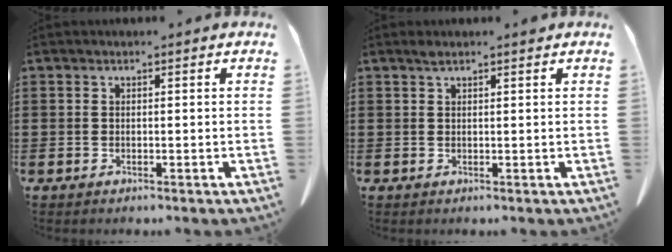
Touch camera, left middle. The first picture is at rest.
{"total": 1.1, "force": [0.8, 0.1, 0.7], "torque": [-0.017, -0.001, 0.016]}